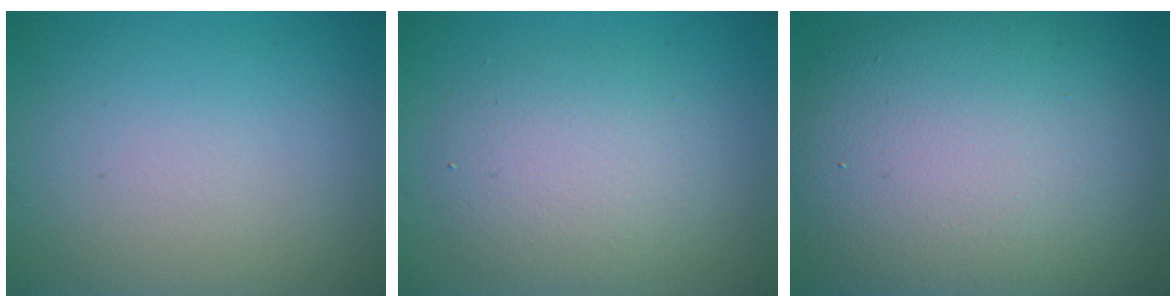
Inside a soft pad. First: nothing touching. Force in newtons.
{"total": 4.0, "press": 4.0, "slide": 0.3}
{"total": 13.9, "press": 13.9, "slide": 0.8}